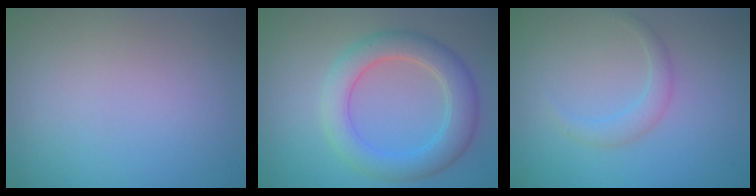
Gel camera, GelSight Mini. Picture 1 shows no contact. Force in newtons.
{"total": 5.1, "press": 5.1, "slide": 0.1}
{"total": 1.4, "press": 1.4, "slide": 0.0}